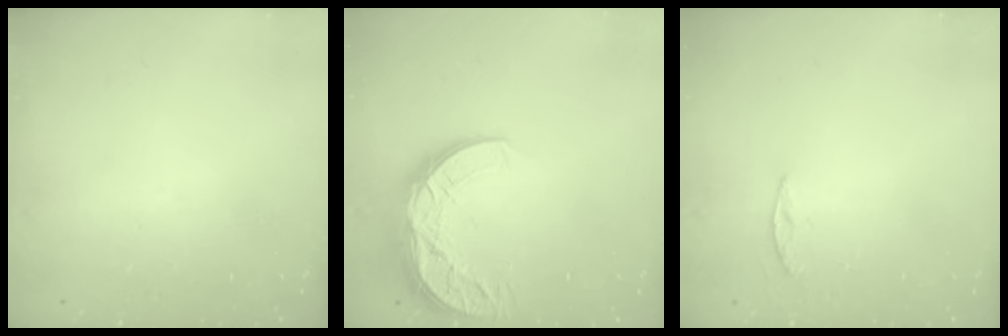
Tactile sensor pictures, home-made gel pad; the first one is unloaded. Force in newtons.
{"total": 11.3, "press": 11.2, "slide": 0.9}
{"total": 3.5, "press": 3.5, "slide": 0.4}